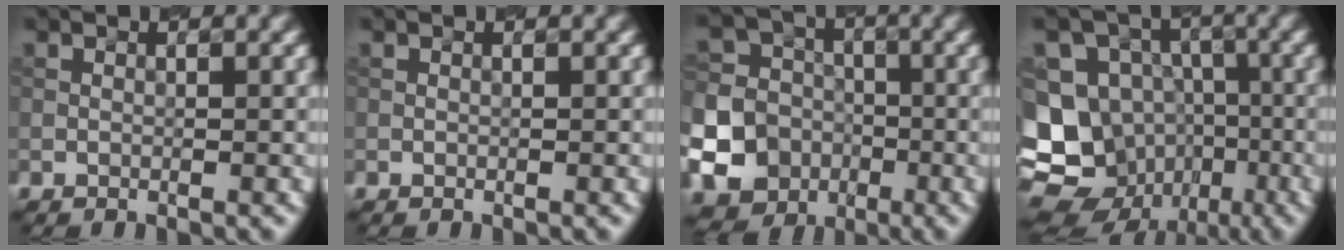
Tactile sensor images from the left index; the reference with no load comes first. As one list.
[{"total": 0.0}, {"total": 19.1, "force": [-6.9, 17.5, 3.4], "torque": [-0.120, -0.053, -0.136]}, {"total": 15.7, "force": [-5.5, 13.6, 5.4], "torque": [-0.142, -0.019, -0.091]}]